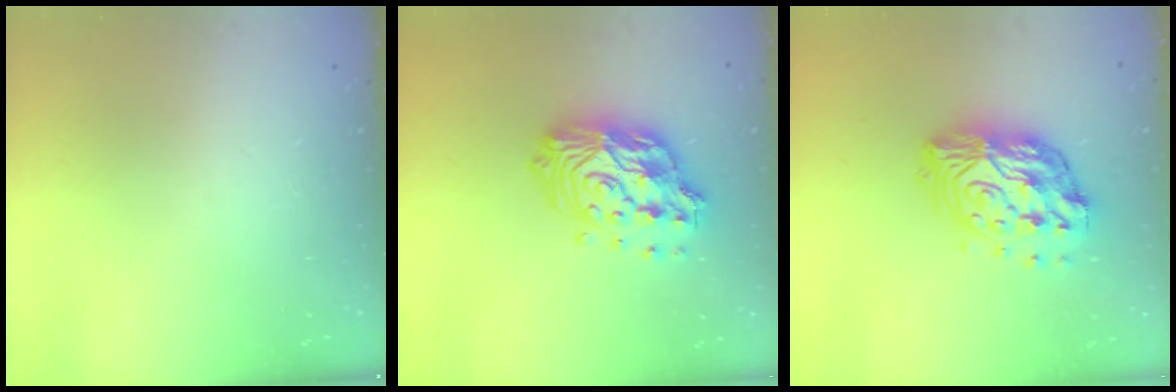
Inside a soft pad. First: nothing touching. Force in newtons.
{"total": 18.7, "press": 18.6, "slide": 1.5}
{"total": 16.0, "press": 16.0, "slide": 1.1}